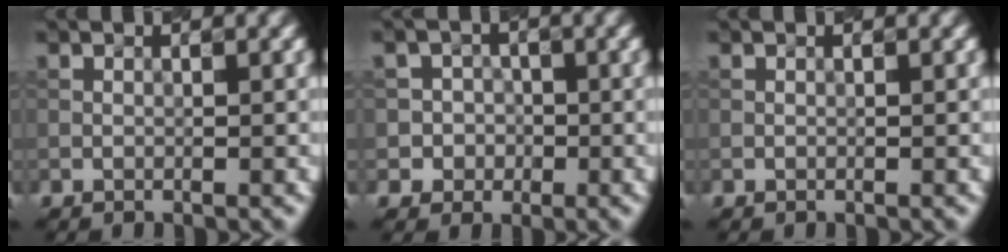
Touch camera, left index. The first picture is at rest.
{"total": 3.2, "force": [-0.9, 3.1, 0.0], "torque": [0.031, 0.010, -0.030]}
{"total": 0.0}